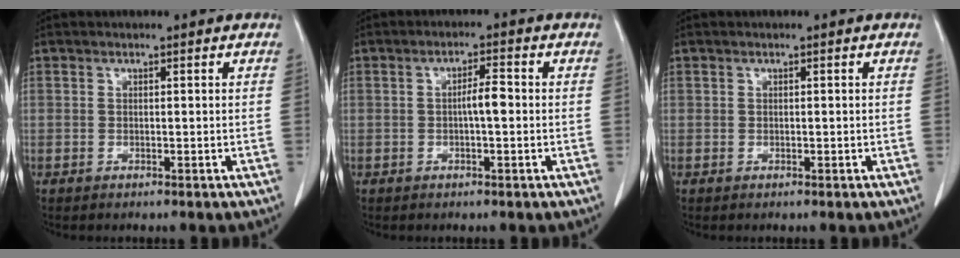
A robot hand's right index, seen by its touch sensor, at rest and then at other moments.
{"total": 2.1, "force": [-0.2, 0.3, 2.1], "torque": [-0.034, 0.004, -0.005]}
{"total": 0.0}